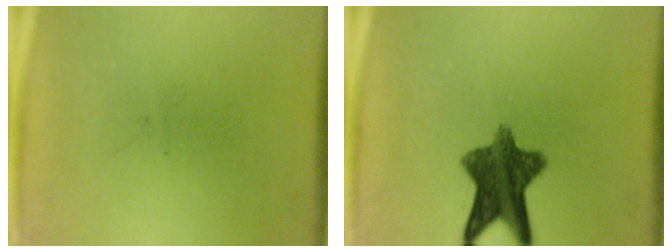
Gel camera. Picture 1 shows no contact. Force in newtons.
{"total": 9.8}